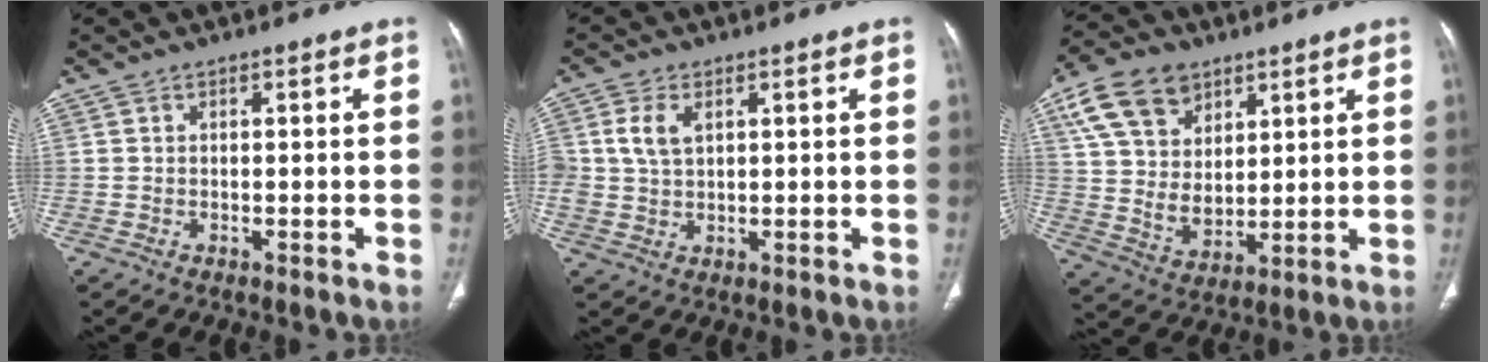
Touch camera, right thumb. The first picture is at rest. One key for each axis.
{"total": 4.8, "fx": 1.5, "fy": 3.0, "fz": 3.4, "tx": -0.068, "ty": 0.001, "tz": 0.033}
{"total": 15.1, "fx": 7.4, "fy": 10.2, "fz": 8.4, "tx": -0.138, "ty": -0.024, "tz": 0.150}